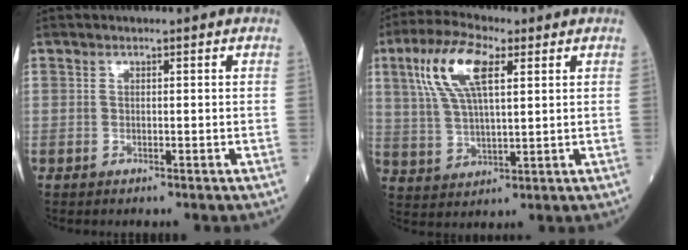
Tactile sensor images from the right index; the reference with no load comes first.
{"total": 11.1, "force": [4.5, 3.5, 9.5], "torque": [-0.207, 0.020, 0.087]}